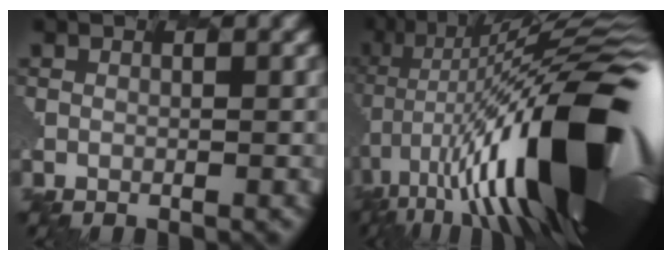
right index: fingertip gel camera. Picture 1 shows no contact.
{"total": 18.0, "force": [-2.1, 6.0, 16.8], "torque": [-0.280, 0.026, -0.060]}